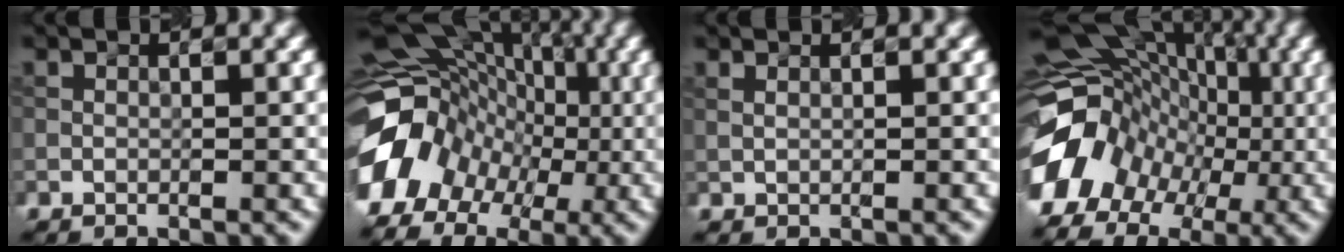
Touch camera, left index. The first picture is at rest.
{"total": 11.4, "force": [-3.8, 9.2, 5.5], "torque": [-0.106, 0.004, -0.066]}
{"total": 1.1, "force": [0.7, 0.5, 0.7], "torque": [-0.003, -0.006, 0.006]}
{"total": 12.3, "force": [-3.9, 9.9, 6.1], "torque": [-0.117, 0.005, -0.062]}